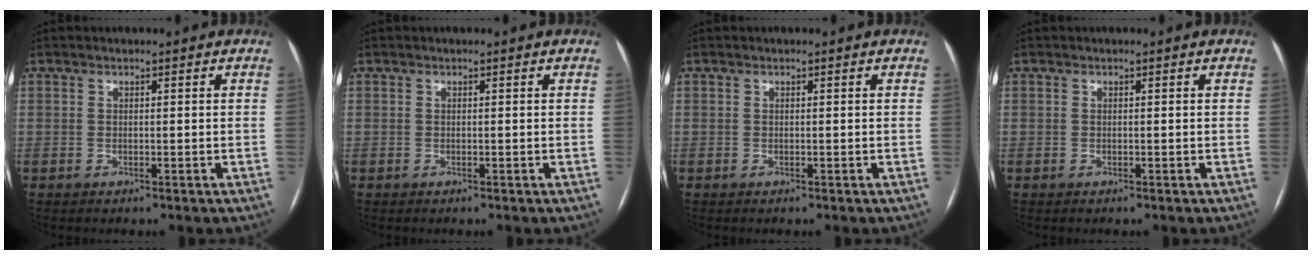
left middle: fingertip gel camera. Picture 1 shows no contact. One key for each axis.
{"total": 0.0}
{"total": 0.0}
{"total": 0.0}